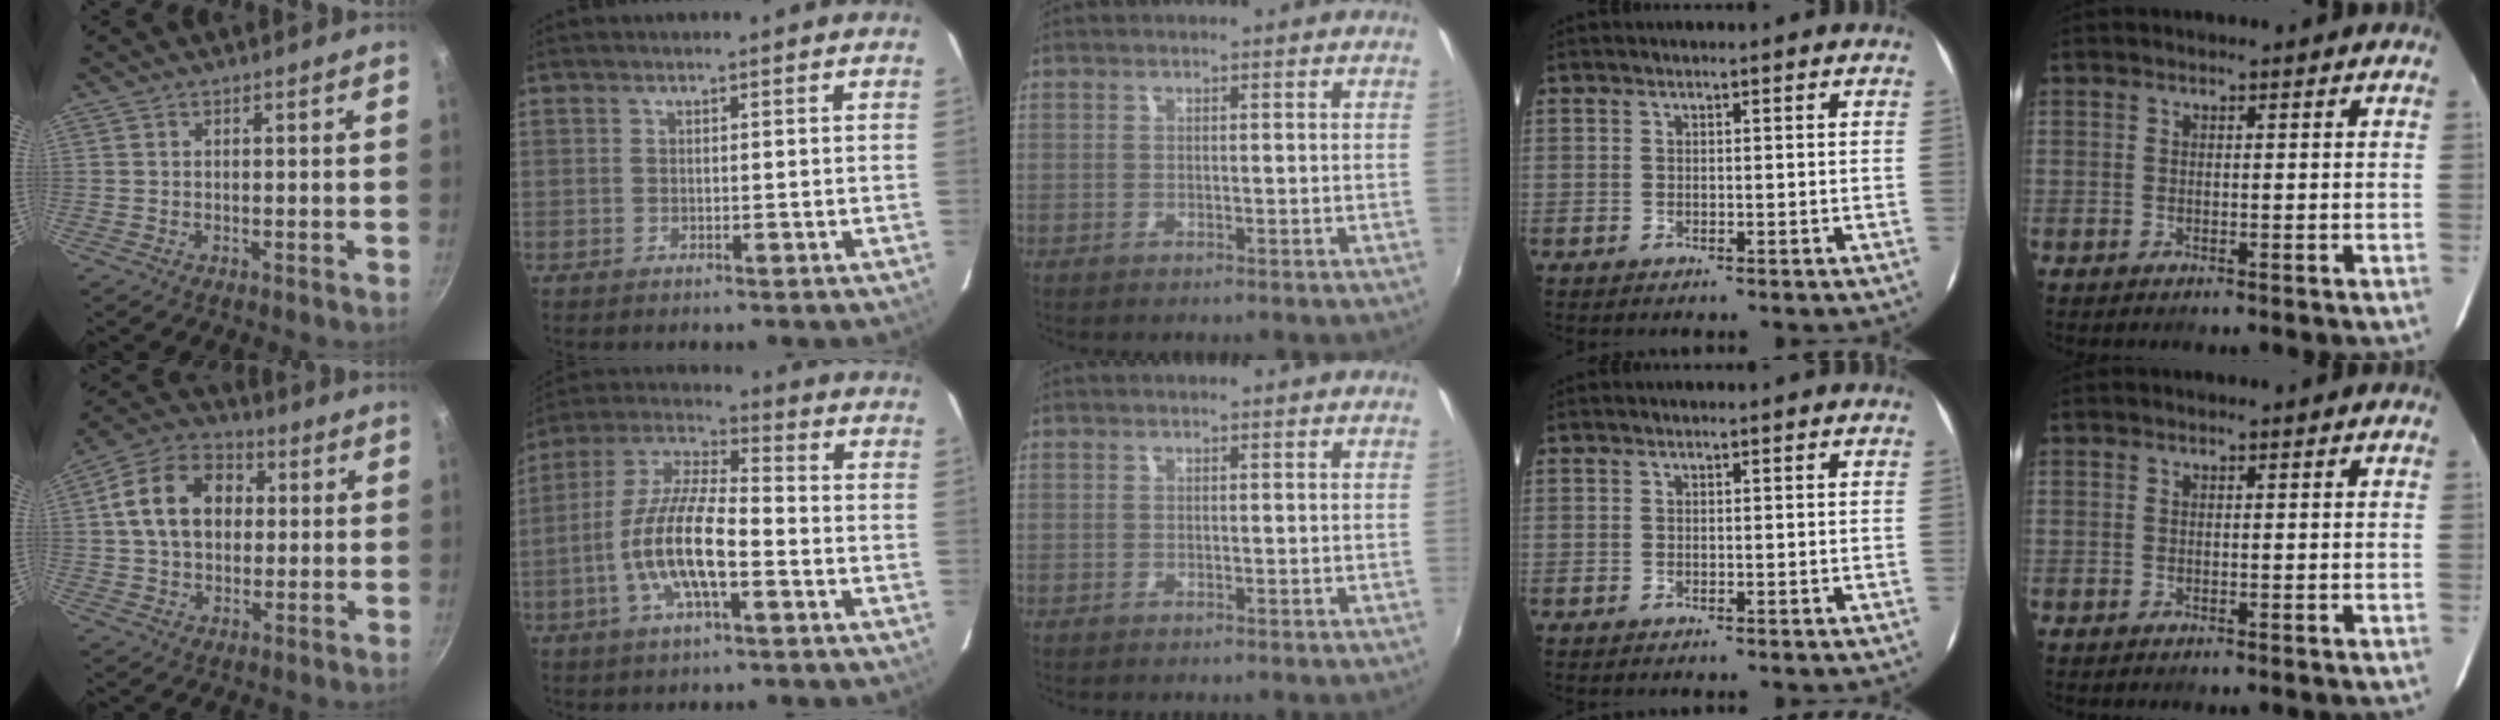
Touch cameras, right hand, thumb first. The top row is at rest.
{"thumb": {"total": 14.1, "force": [2.1, 10.4, 9.2], "torque": [-0.135, 0.023, 0.022]}, "index": {"total": 13.5, "force": [-4.5, 3.6, 12.2], "torque": [-0.250, 0.000, -0.088]}}